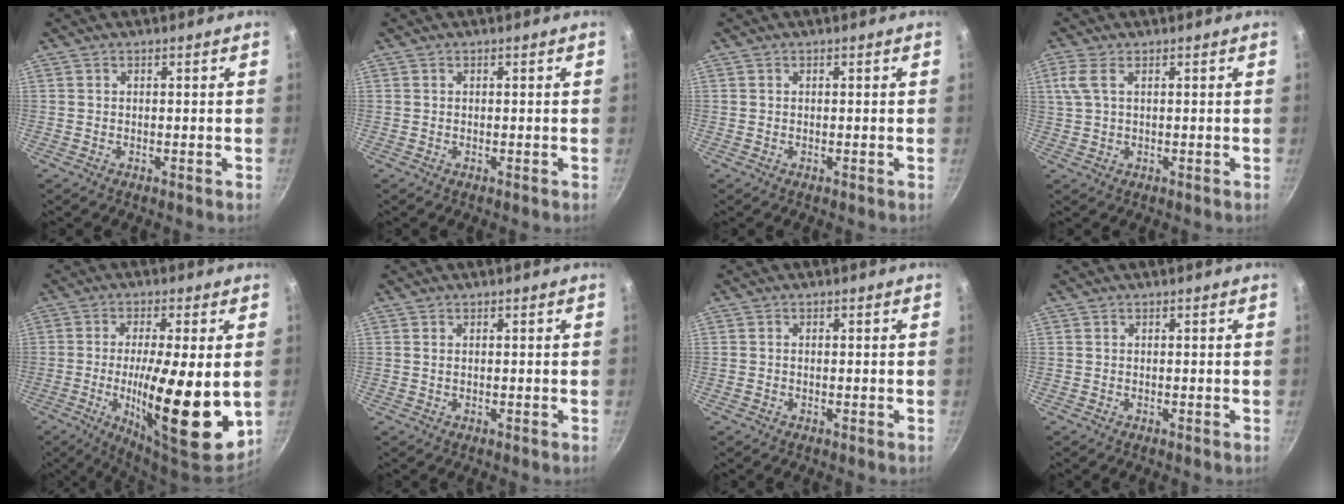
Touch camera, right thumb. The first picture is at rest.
{"total": 0.0}
{"total": 0.0}
{"total": 3.9, "force": [1.2, 1.7, 3.3], "torque": [-0.078, 0.006, 0.027]}
{"total": 19.3, "force": [-1.9, 4.9, 18.5], "torque": [-0.285, -0.017, -0.028]}
{"total": 0.7, "force": [0.2, 0.4, 0.5], "torque": [-0.007, 0.001, 0.003]}
{"total": 0.5, "force": [-0.1, 0.5, 0.2], "torque": [-0.001, 0.002, -0.002]}
{"total": 0.0}